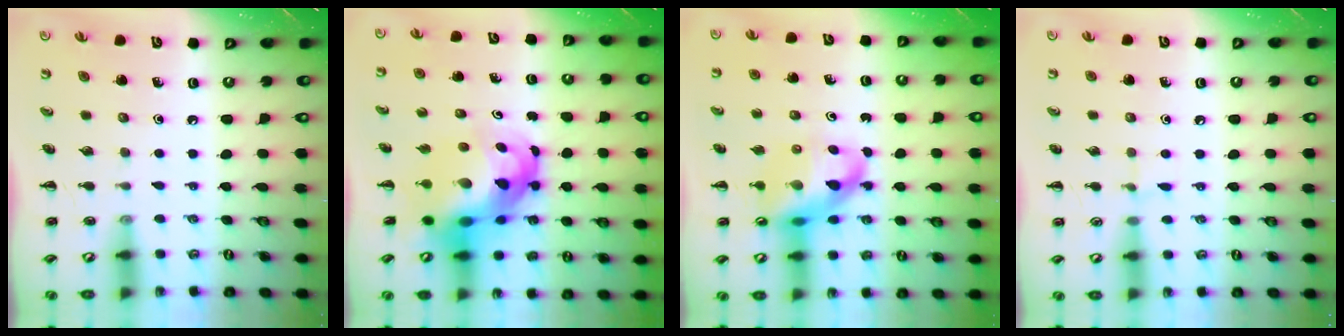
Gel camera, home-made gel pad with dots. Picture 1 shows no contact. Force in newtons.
{"total": 14.5, "press": 14.0, "slide": 3.9}
{"total": 12.9, "press": 12.3, "slide": 3.8}
{"total": 4.5, "press": 4.2, "slide": 1.5}